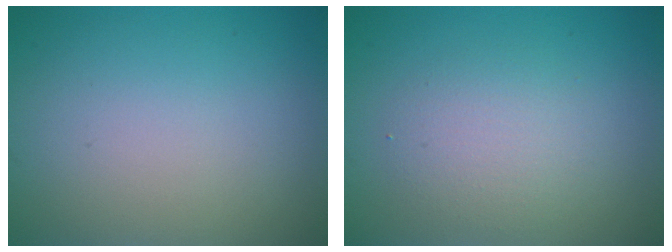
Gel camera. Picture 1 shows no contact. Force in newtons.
{"total": 2.6, "press": 2.6, "slide": 0.3}